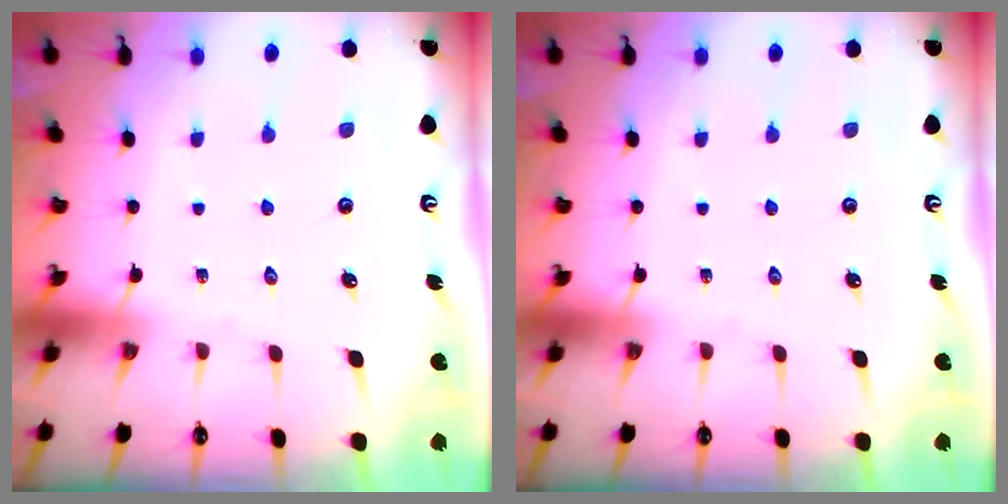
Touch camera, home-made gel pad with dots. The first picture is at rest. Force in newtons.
{"total": 0.0}